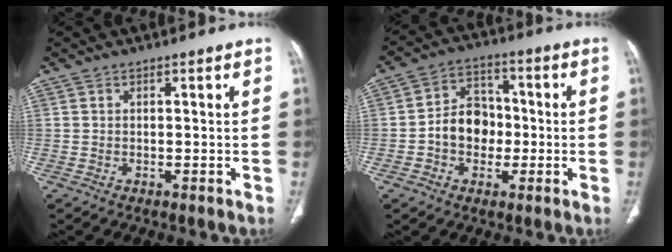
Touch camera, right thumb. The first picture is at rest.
{"total": 9.3, "force": [-1.4, 7.5, 5.4], "torque": [-0.056, 0.030, -0.032]}